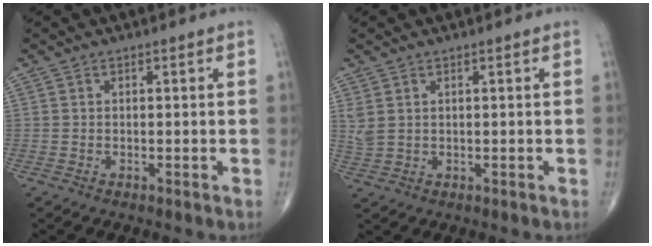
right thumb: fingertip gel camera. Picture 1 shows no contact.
{"total": 2.5, "force": [1.0, 1.5, 1.8], "torque": [-0.048, 0.003, 0.028]}